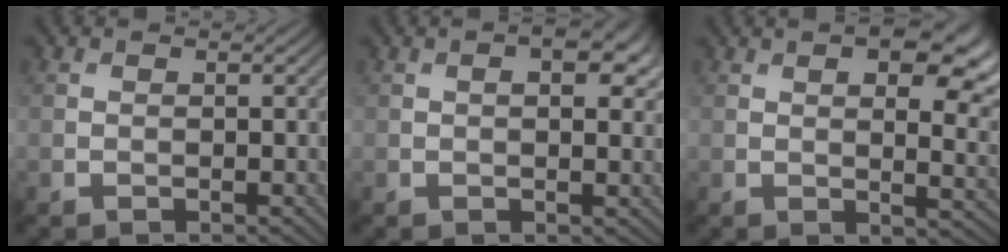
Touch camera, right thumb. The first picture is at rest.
{"total": 4.6, "force": [1.5, 2.1, 3.8], "torque": [-0.058, 0.001, 0.022]}
{"total": 12.2, "force": [5.1, 5.0, 9.8], "torque": [-0.146, 0.006, 0.068]}